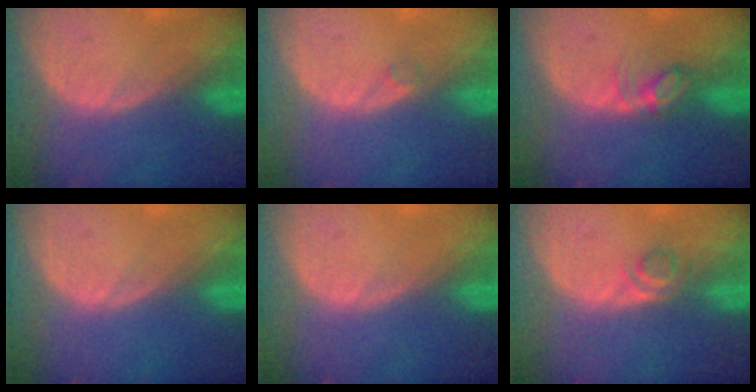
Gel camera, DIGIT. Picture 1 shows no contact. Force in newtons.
{"total": 0.8, "press": 0.8, "slide": 0.1}
{"total": 3.3, "press": 3.3, "slide": 0.2}
{"total": 0.0}
{"total": 0.0}
{"total": 2.2, "press": 2.0, "slide": 0.9}